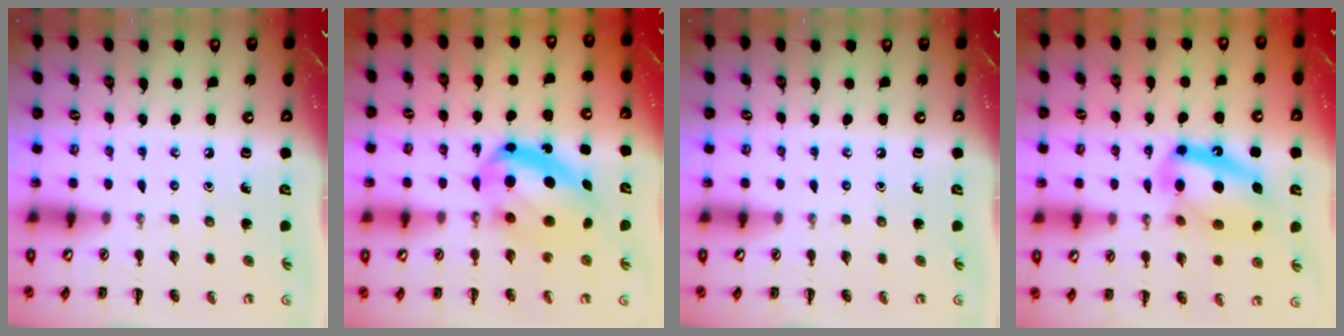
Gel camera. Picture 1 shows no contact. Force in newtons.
{"total": 14.1, "press": 13.7, "slide": 3.6}
{"total": 0.0}
{"total": 15.5, "press": 14.8, "slide": 4.5}